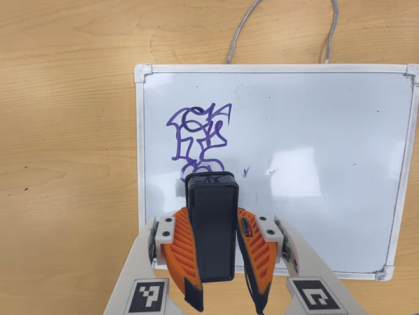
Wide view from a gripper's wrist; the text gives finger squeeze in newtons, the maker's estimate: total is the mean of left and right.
{"total": 8.3, "left": 6.9, "right": 9.7}